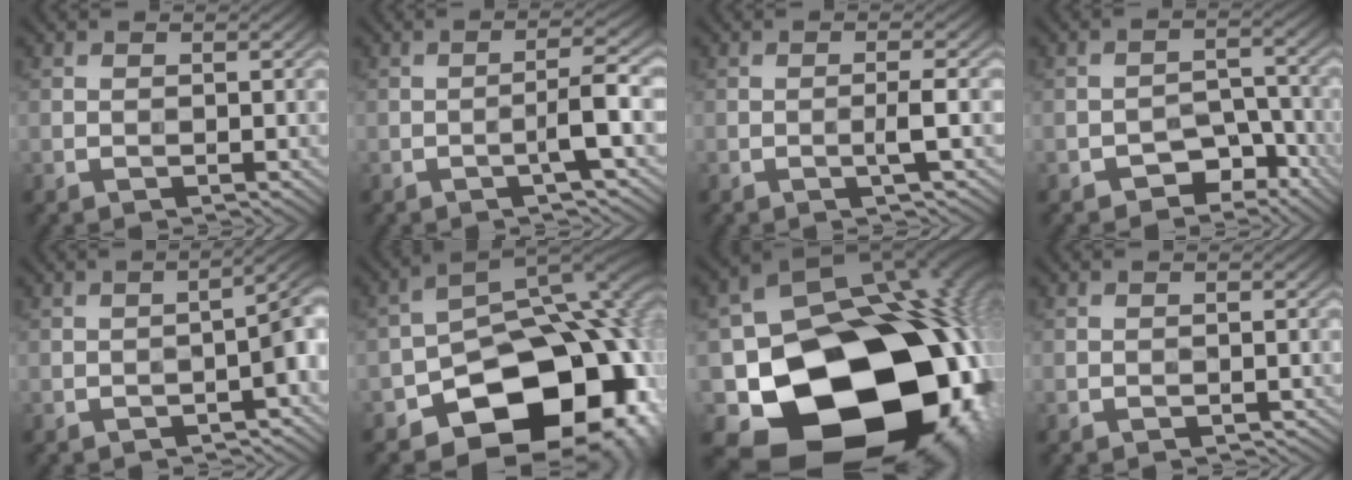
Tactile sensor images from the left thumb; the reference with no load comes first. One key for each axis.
{"total": 3.9, "fx": -1.3, "fy": 0.1, "fz": 3.6, "tx": -0.060, "ty": 0.022, "tz": -0.029}
{"total": 2.3, "fx": -0.5, "fy": -0.2, "fz": 2.2, "tx": -0.040, "ty": 0.012, "tz": -0.013}
{"total": 6.3, "fx": -4.1, "fy": 3.5, "fz": 3.3, "tx": -0.040, "ty": 0.003, "tz": -0.069}
{"total": 4.7, "fx": -2.0, "fy": 1.2, "fz": 4.1, "tx": -0.053, "ty": 0.007, "tz": -0.023}
{"total": 17.8, "fx": -8.1, "fy": 11.3, "fz": 11.2, "tx": -0.123, "ty": -0.023, "tz": -0.118}
{"total": 23.3, "fx": -7.9, "fy": 17.9, "fz": 12.7, "tx": -0.236, "ty": -0.062, "tz": -0.101}
{"total": 0.9, "fx": -0.6, "fy": 0.4, "fz": 0.5, "tx": -0.011, "ty": -0.001, "tz": -0.008}